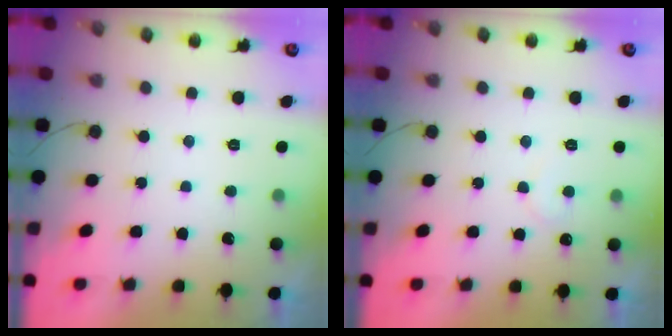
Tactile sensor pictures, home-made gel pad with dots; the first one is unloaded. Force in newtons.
{"total": 4.0, "press": 4.0, "slide": 0.2}